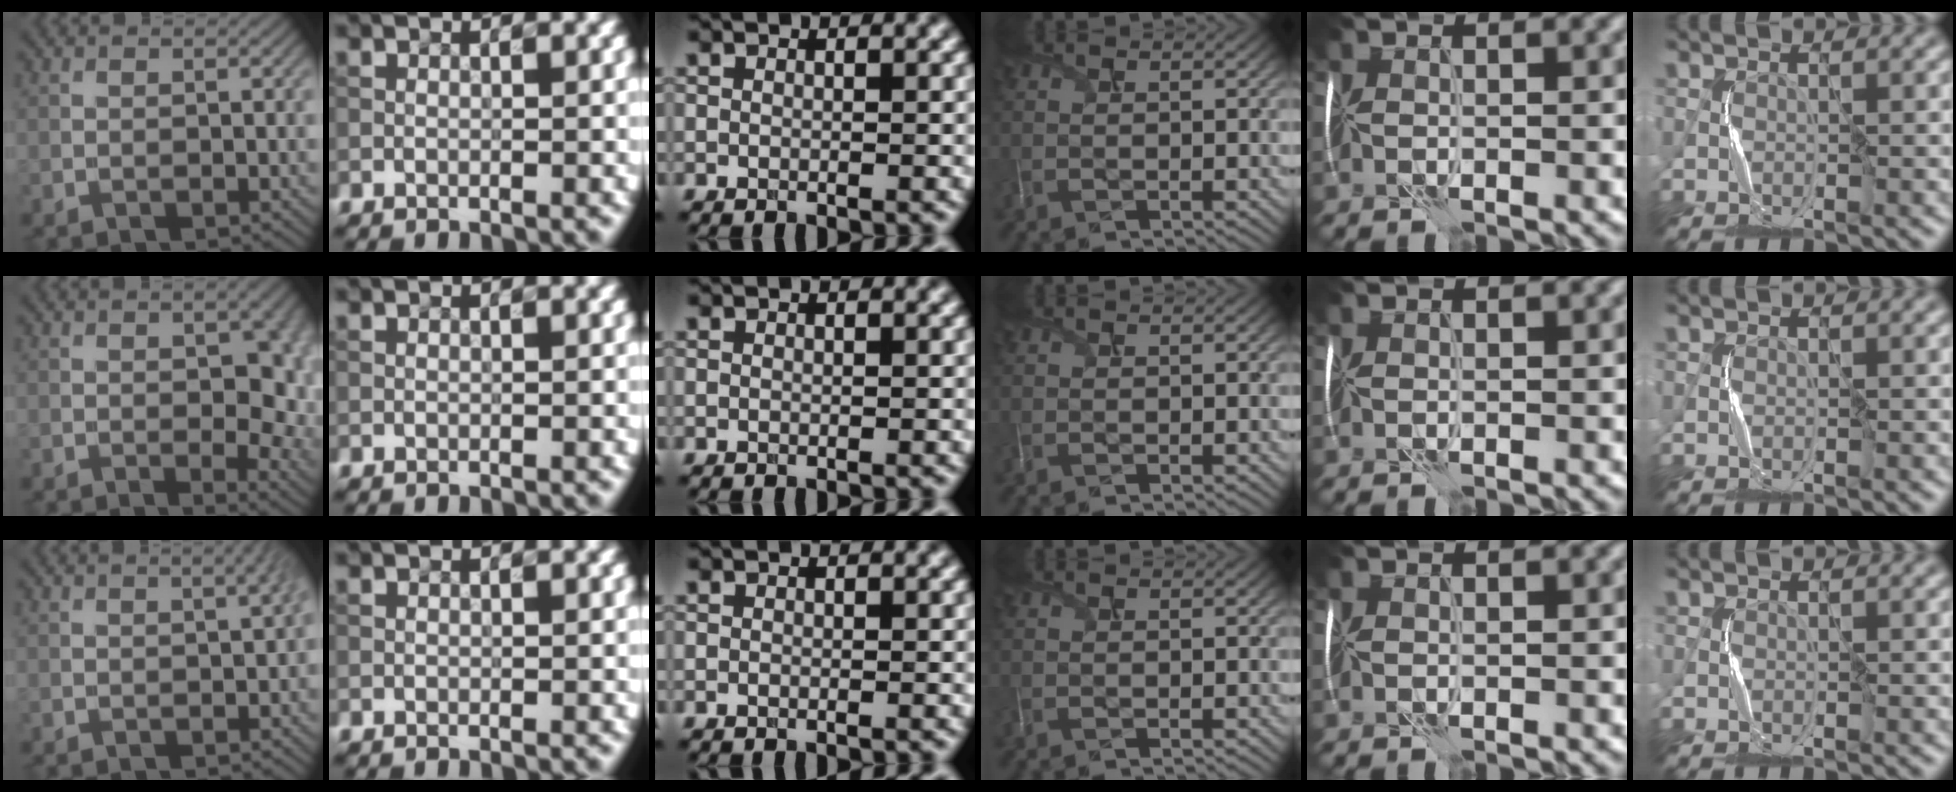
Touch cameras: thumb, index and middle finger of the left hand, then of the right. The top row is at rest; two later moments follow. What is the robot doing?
{"motion": "shake", "object": "plastic piggy bank"}